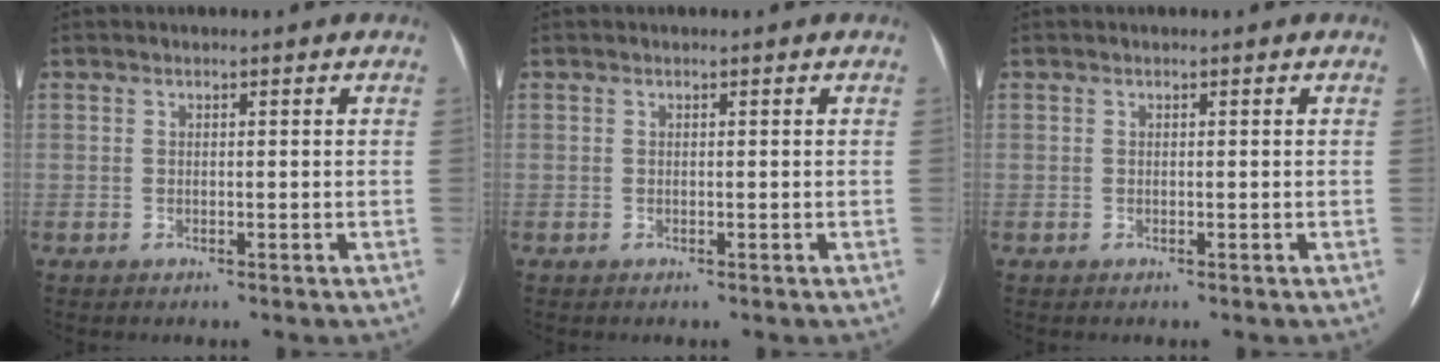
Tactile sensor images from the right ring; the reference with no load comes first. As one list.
[{"total": 0.0}, {"total": 0.0}]